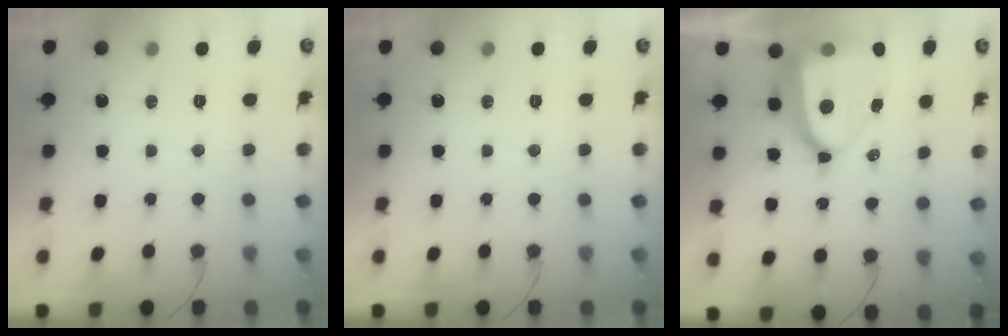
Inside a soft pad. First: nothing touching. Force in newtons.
{"total": 0.0}
{"total": 12.7, "press": 12.6, "slide": 1.6}